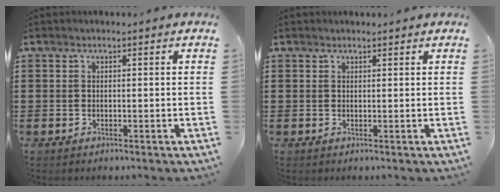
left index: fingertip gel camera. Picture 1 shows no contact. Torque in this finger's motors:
{"motor_torque": [1.41, -0.73, 0.05, -0.01]}